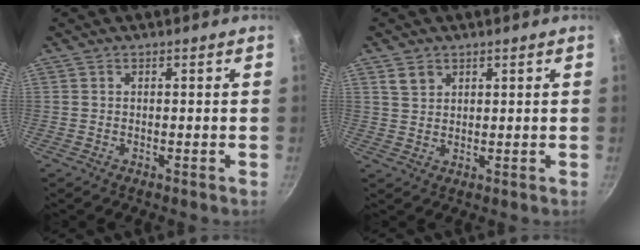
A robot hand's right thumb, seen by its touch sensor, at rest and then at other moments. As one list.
[{"total": 2.9, "force": [1.6, 2.2, 1.0], "torque": [-0.007, -0.001, 0.032]}]